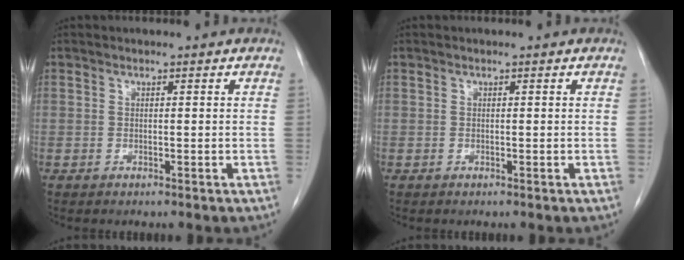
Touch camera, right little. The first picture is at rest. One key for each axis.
{"total": 0.0}